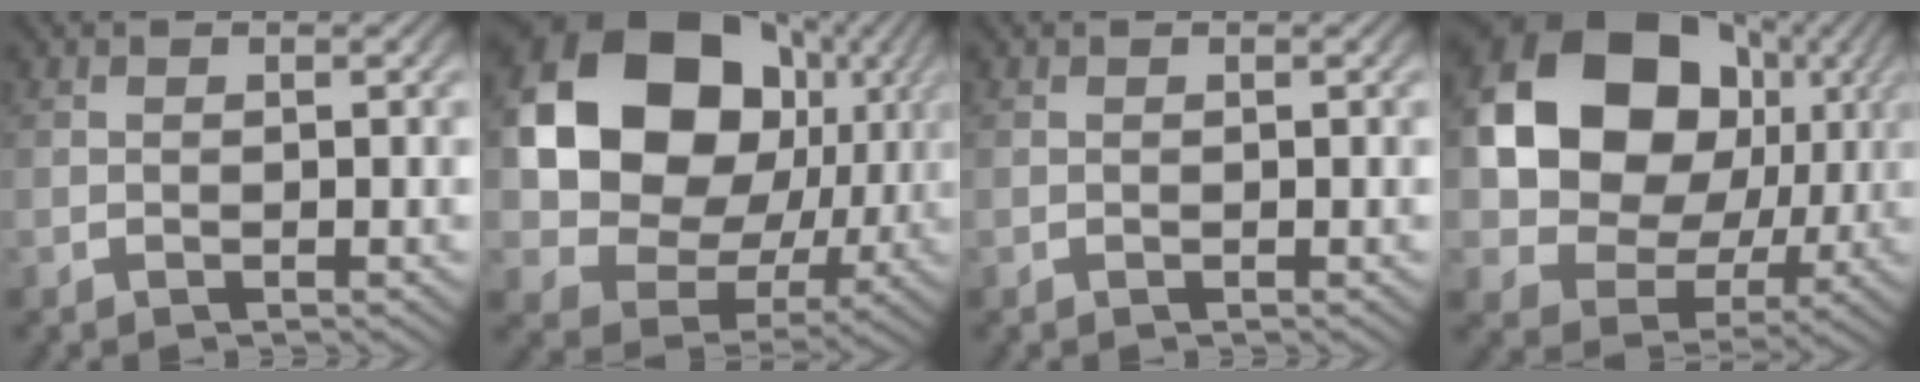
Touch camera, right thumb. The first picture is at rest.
{"total": 19.4, "force": [2.0, 14.3, 13.0], "torque": [-0.264, -0.030, 0.041]}
{"total": 0.0}
{"total": 17.5, "force": [2.0, 13.1, 11.5], "torque": [-0.235, -0.024, 0.040]}